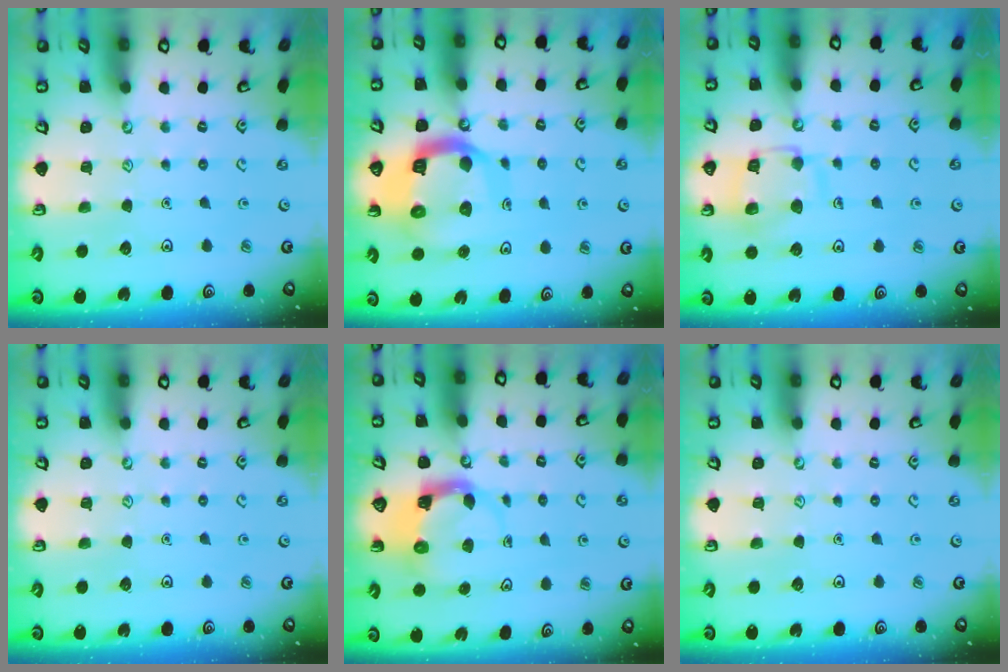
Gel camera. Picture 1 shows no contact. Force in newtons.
{"total": 14.7, "press": 14.6, "slide": 1.8}
{"total": 11.9, "press": 11.8, "slide": 1.3}
{"total": 0.0}
{"total": 3.8, "press": 3.8, "slide": 0.6}
{"total": 0.0}